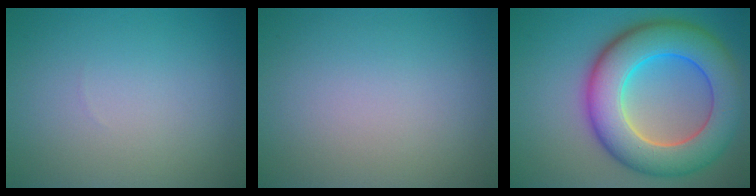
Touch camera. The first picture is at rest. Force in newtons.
{"total": 0.0}
{"total": 11.2, "press": 11.2, "slide": 0.5}